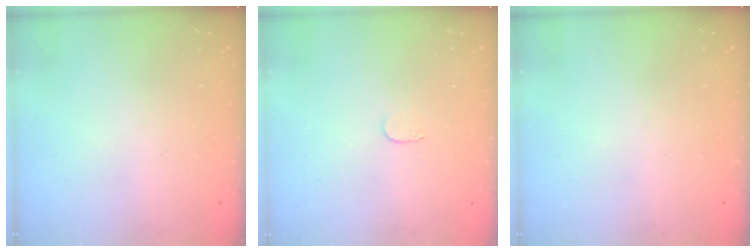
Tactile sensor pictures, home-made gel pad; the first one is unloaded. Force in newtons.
{"total": 3.0, "press": 3.0, "slide": 0.3}
{"total": 0.0}